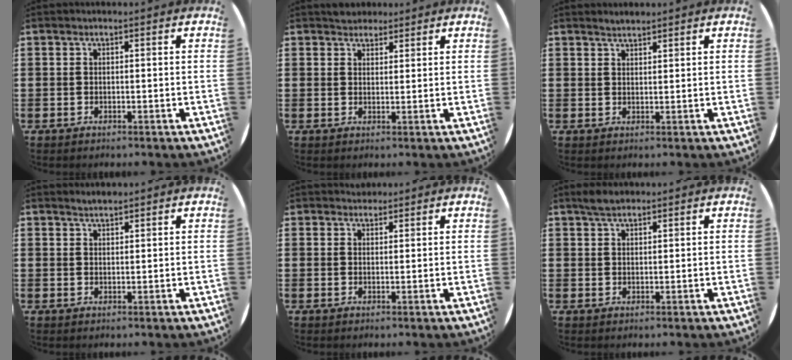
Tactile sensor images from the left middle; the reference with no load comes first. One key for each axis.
{"total": 2.4, "fx": 2.2, "fy": 1.0, "fz": -0.1, "tx": 0.006, "ty": 0.002, "tz": 0.041}
{"total": 1.5, "fx": 1.5, "fy": 0.2, "fz": 0.2, "tx": -0.004, "ty": 0.004, "tz": 0.029}
{"total": 1.5, "fx": 1.5, "fy": 0.2, "fz": 0.2, "tx": -0.005, "ty": 0.004, "tz": 0.027}
{"total": 1.5, "fx": 1.4, "fy": 0.4, "fz": -0.2, "tx": 0.002, "ty": 0.004, "tz": 0.028}
{"total": 2.7, "fx": 2.3, "fy": 0.9, "fz": 1.0, "tx": -0.015, "ty": 0.004, "tz": 0.040}